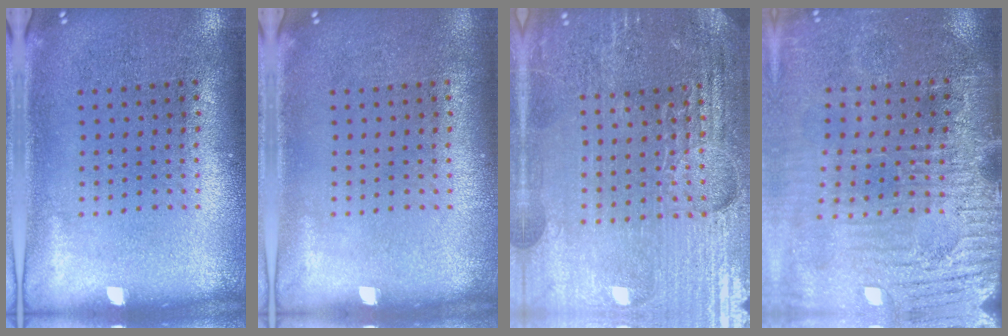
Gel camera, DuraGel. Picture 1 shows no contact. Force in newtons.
{"total": 0.0}
{"total": 4.8, "press": 4.5, "slide": 1.7}
{"total": 3.6, "press": 3.5, "slide": 0.5}